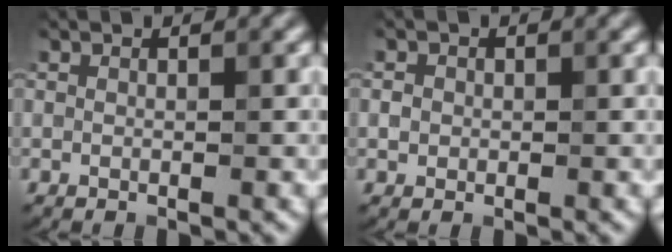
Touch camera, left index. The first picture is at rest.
{"total": 0.8, "force": [-0.4, 0.8, -0.1], "torque": [0.000, -0.005, -0.007]}